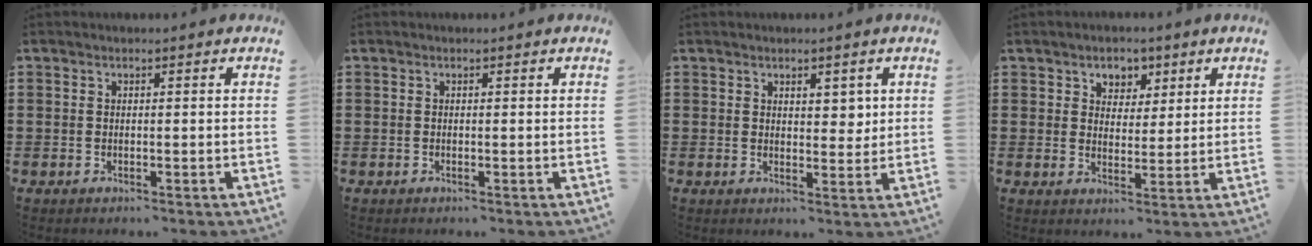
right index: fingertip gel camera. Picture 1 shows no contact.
{"total": 0.0}
{"total": 3.0, "force": [1.6, 1.7, 1.9], "torque": [-0.015, -0.002, 0.023]}
{"total": 3.5, "force": [2.0, 2.8, 0.5], "torque": [-0.028, 0.014, 0.035]}